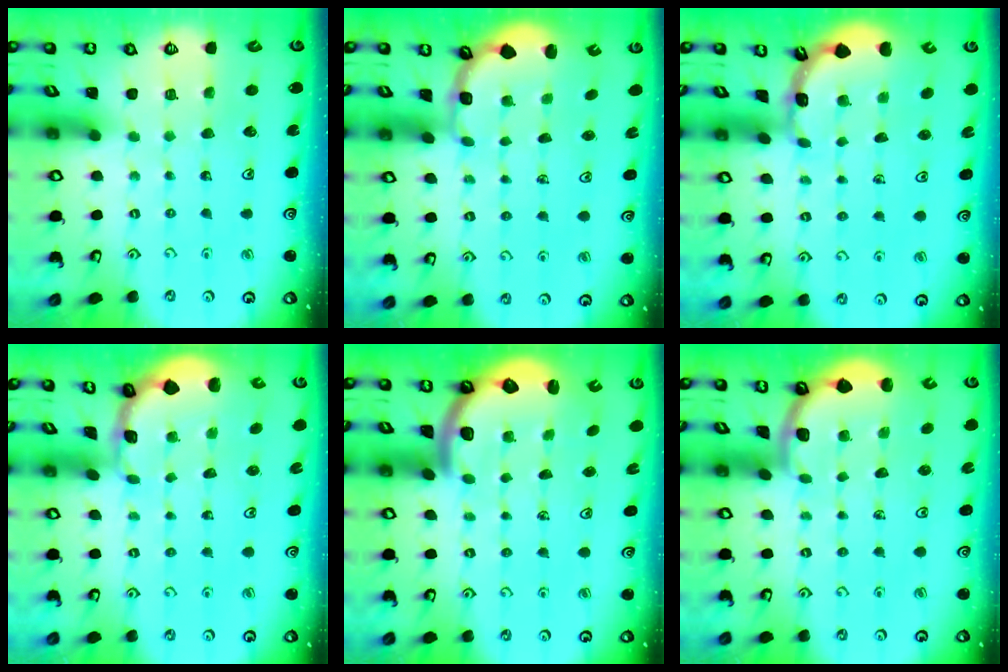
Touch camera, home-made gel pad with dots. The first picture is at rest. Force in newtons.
{"total": 2.7, "press": 2.0, "slide": 1.7}
{"total": 2.0, "press": 2.0, "slide": 0.1}
{"total": 0.8, "press": 0.7, "slide": 0.2}
{"total": 2.9, "press": 2.9, "slide": 0.5}
{"total": 1.9, "press": 1.9, "slide": 0.0}